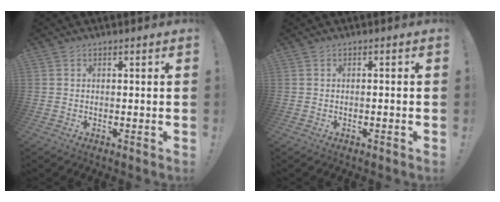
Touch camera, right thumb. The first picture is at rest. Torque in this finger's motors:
{"motor_torque": [0.01, -0.38, 0.12, -0.04, -0.02]}